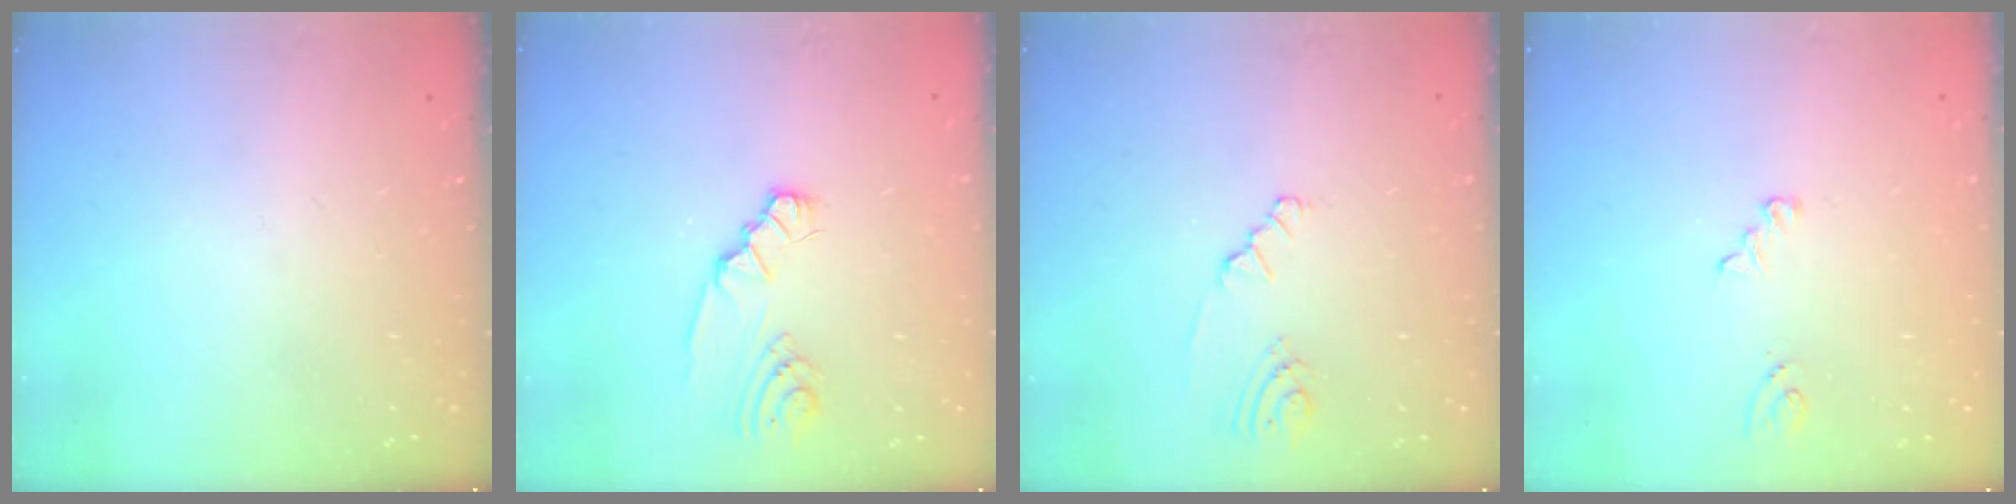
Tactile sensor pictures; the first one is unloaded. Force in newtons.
{"total": 4.0, "press": 4.0, "slide": 0.3}
{"total": 2.8, "press": 2.8, "slide": 0.5}
{"total": 3.7, "press": 3.7, "slide": 0.5}